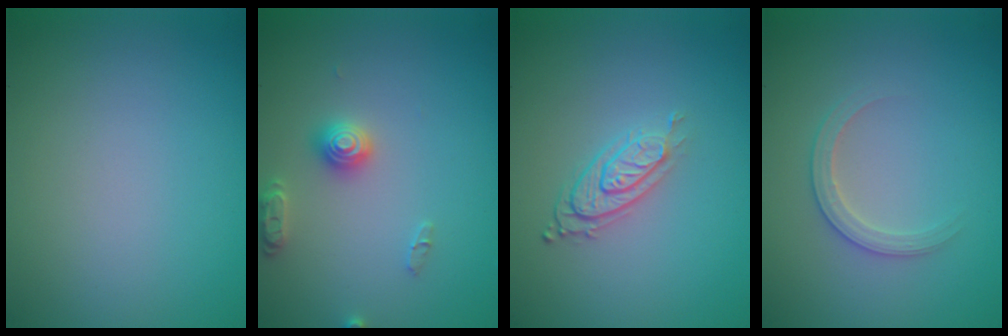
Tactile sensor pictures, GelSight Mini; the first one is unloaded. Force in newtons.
{"total": 2.5, "press": 2.5, "slide": 0.4}
{"total": 3.1, "press": 2.1, "slide": 2.3}
{"total": 1.9, "press": 1.9, "slide": 0.2}